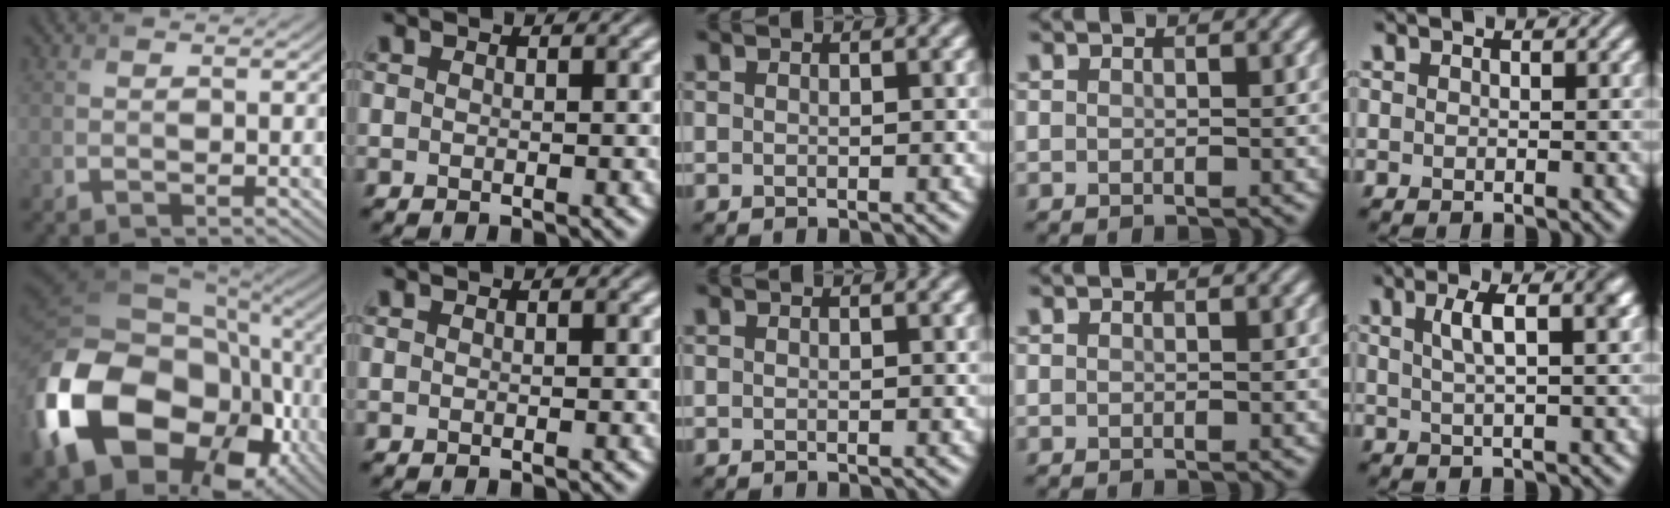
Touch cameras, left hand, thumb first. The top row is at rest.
{"thumb": {"total": 21.2, "force": [-5.2, 15.2, 13.8], "torque": [-0.333, -0.027, -0.082]}, "little": {"total": 4.0, "force": [1.4, 1.2, 3.6], "torque": [-0.048, 0.010, 0.019]}}